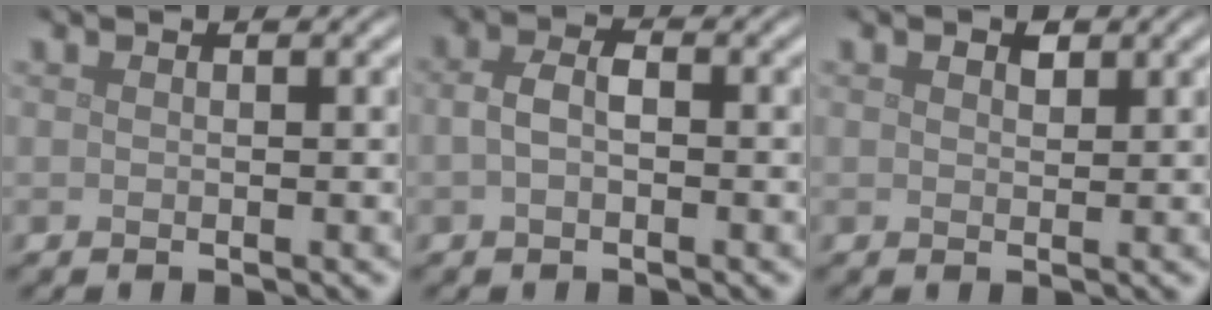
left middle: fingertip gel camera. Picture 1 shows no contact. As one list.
[{"total": 2.2, "force": [-0.2, 1.3, 1.8], "torque": [-0.040, 0.006, -0.008]}, {"total": 1.2, "force": [0.7, 0.7, 0.7], "torque": [-0.010, 0.000, 0.011]}]